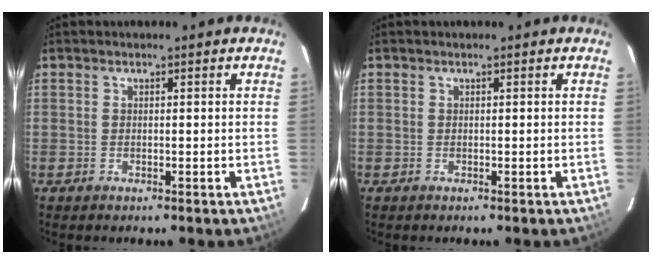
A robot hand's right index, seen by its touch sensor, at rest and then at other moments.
{"total": 0.0}